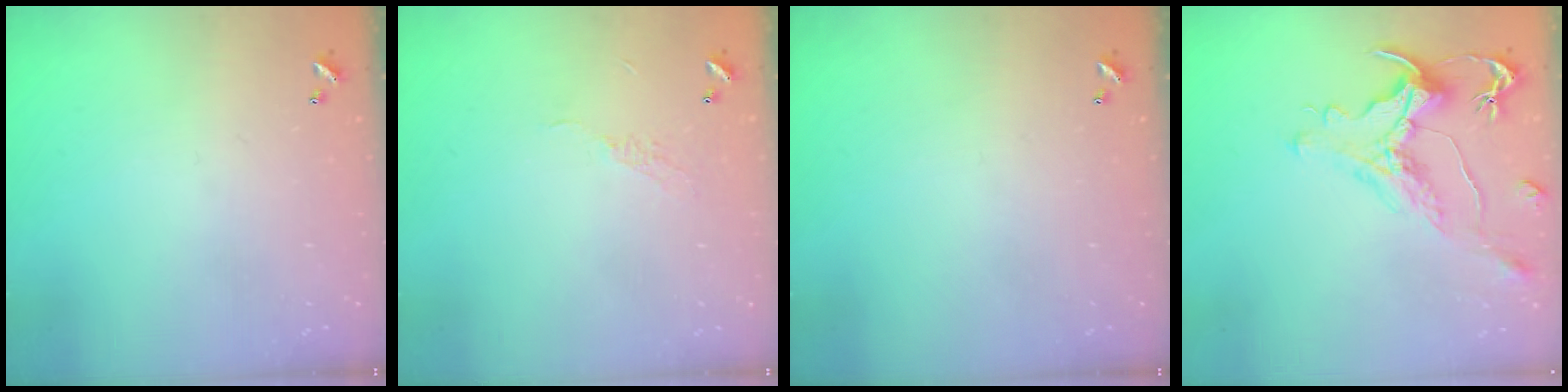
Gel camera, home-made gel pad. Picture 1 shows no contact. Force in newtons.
{"total": 5.6, "press": 5.6, "slide": 0.7}
{"total": 0.0}
{"total": 1.5, "press": 0.7, "slide": 1.3}